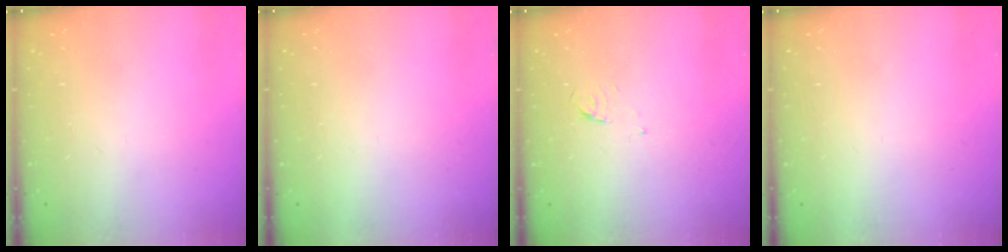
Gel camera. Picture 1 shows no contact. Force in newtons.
{"total": 1.7, "press": 1.7, "slide": 0.1}
{"total": 3.5, "press": 3.4, "slide": 0.8}
{"total": 1.6, "press": 1.6, "slide": 0.1}